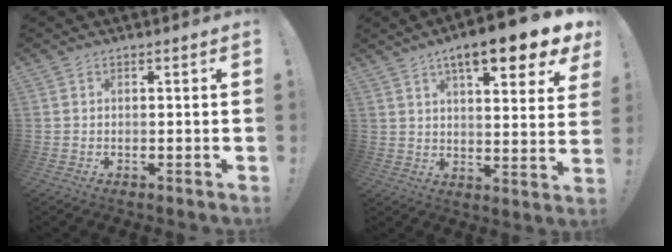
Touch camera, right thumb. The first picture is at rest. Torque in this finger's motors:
{"motor_torque": [0.42, 1.61, 1.53, 0.81, 0.09]}